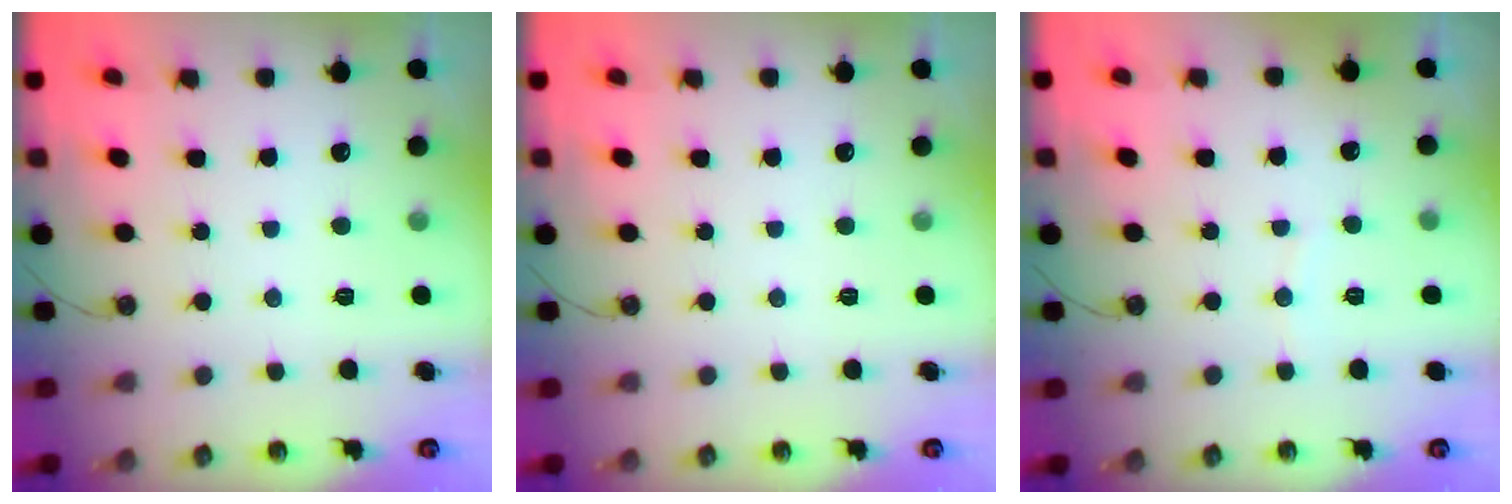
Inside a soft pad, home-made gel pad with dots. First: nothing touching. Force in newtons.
{"total": 0.0}
{"total": 2.5, "press": 2.5, "slide": 0.4}